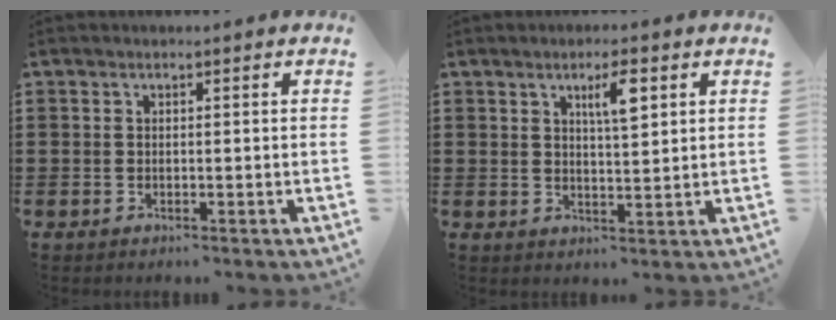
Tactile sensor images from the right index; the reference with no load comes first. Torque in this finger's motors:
{"motor_torque": [0.06, -0.04, 0.43, 0.07]}